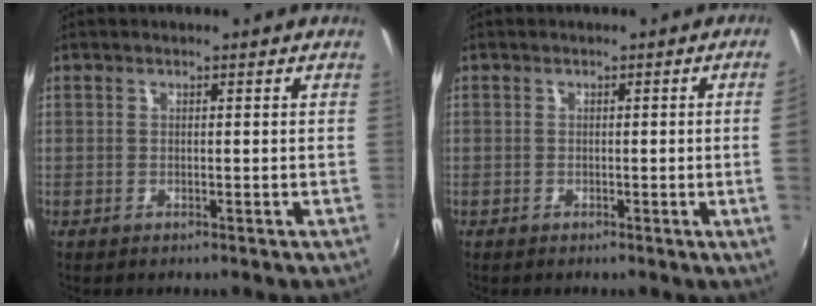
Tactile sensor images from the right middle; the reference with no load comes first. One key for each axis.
{"total": 2.4, "fx": -0.1, "fy": -1.4, "fz": 2.0, "tx": -0.031, "ty": -0.009, "tz": 0.005}